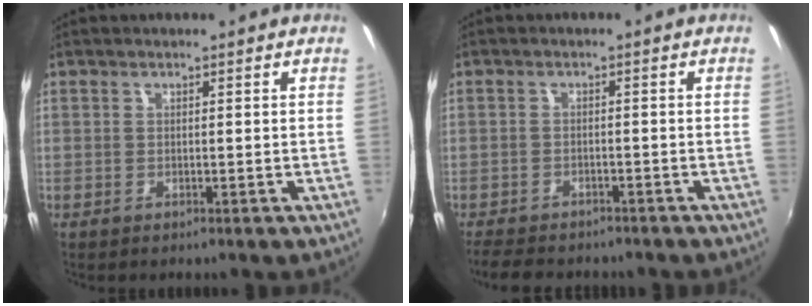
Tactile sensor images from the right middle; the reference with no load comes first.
{"total": 6.8, "force": [-5.9, 2.6, 2.2], "torque": [-0.063, -0.008, -0.095]}